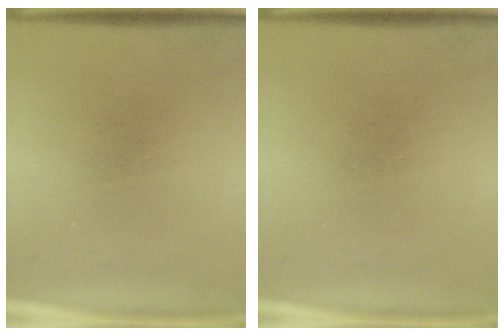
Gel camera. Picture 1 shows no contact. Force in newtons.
{"total": 0.0}